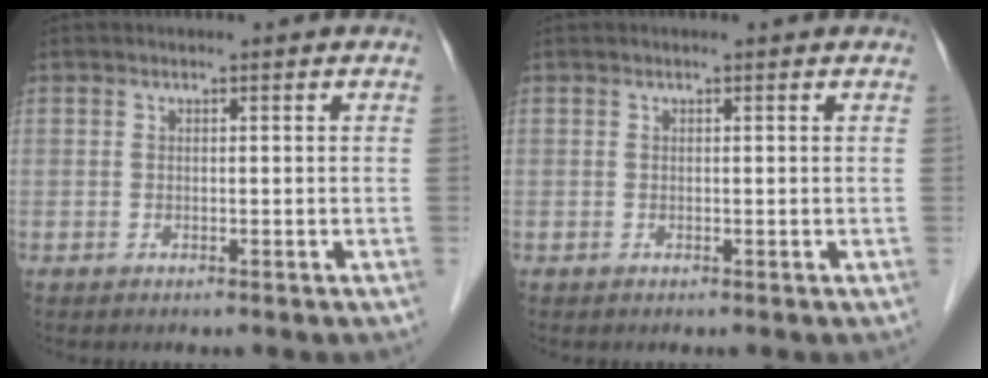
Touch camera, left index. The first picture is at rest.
{"total": 0.7, "force": [0.6, 0.1, 0.3], "torque": [-0.008, 0.011, 0.007]}